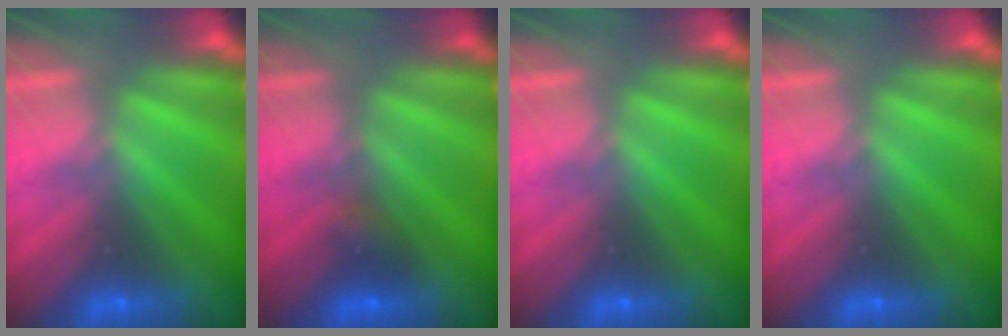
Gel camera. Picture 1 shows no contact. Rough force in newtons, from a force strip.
{"total": 2.2}
{"total": 0.0}
{"total": 0.0}